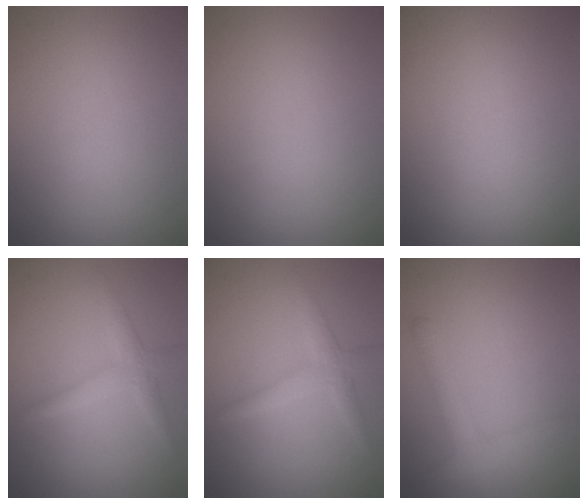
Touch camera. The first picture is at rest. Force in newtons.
{"total": 0.0}
{"total": 0.0}
{"total": 2.2, "press": 2.1, "slide": 0.1}
{"total": 2.2, "press": 2.1, "slide": 0.1}
{"total": 2.5, "press": 2.5, "slide": 0.1}